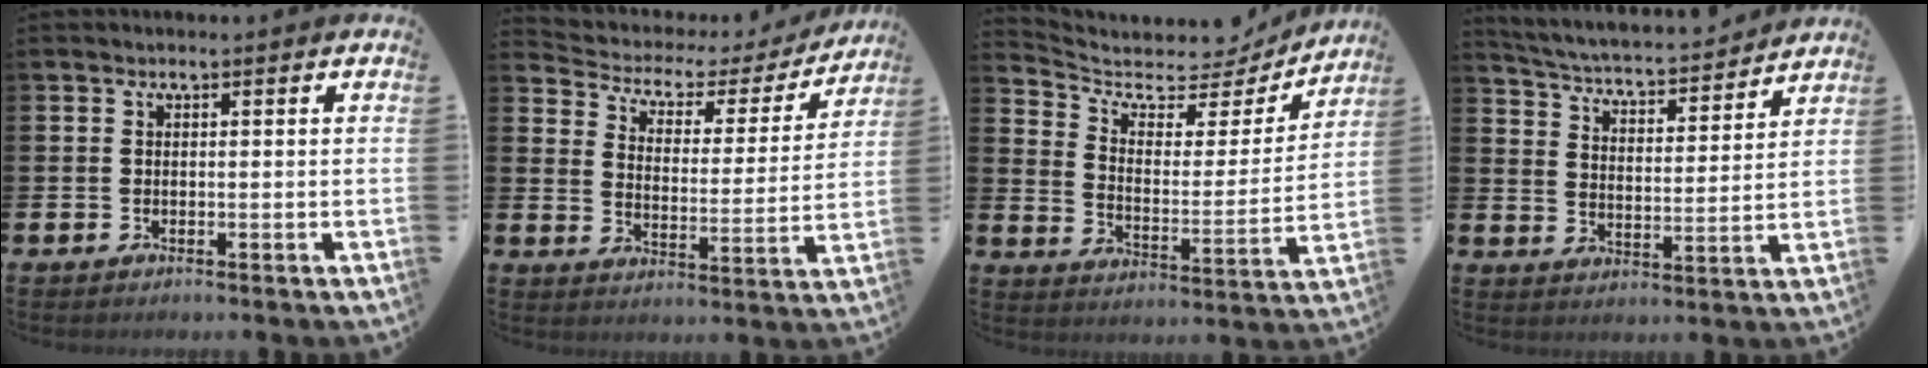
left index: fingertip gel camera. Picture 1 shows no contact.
{"total": 4.2, "force": [3.3, 2.4, 1.2], "torque": [-0.046, -0.025, 0.045]}
{"total": 6.0, "force": [5.4, 2.3, 1.1], "torque": [-0.053, -0.051, 0.086]}
{"total": 4.7, "force": [4.5, 0.6, 1.0], "torque": [-0.047, -0.043, 0.071]}